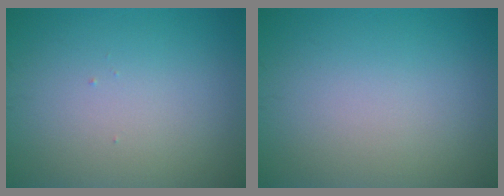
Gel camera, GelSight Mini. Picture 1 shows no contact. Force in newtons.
{"total": 0.0}